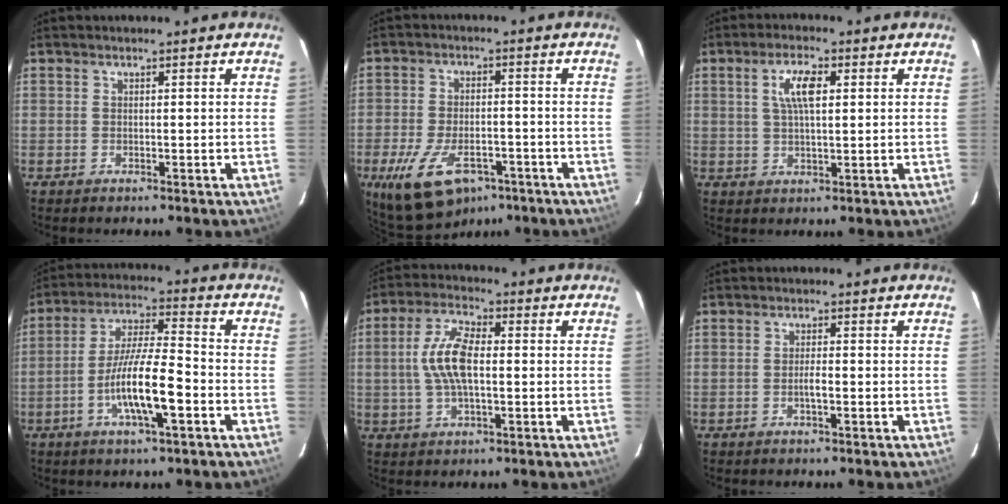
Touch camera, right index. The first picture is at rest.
{"total": 13.6, "force": [-7.9, 7.1, 8.5], "torque": [-0.187, -0.025, -0.128]}
{"total": 5.6, "force": [1.7, 1.9, 5.0], "torque": [-0.095, 0.009, 0.031]}
{"total": 12.0, "force": [-4.5, 2.0, 10.9], "torque": [-0.211, -0.004, -0.084]}
{"total": 9.2, "force": [-0.1, 3.9, 8.3], "torque": [-0.170, 0.012, -0.002]}
{"total": 1.9, "force": [-0.8, 0.3, 1.7], "torque": [-0.032, 0.001, -0.015]}